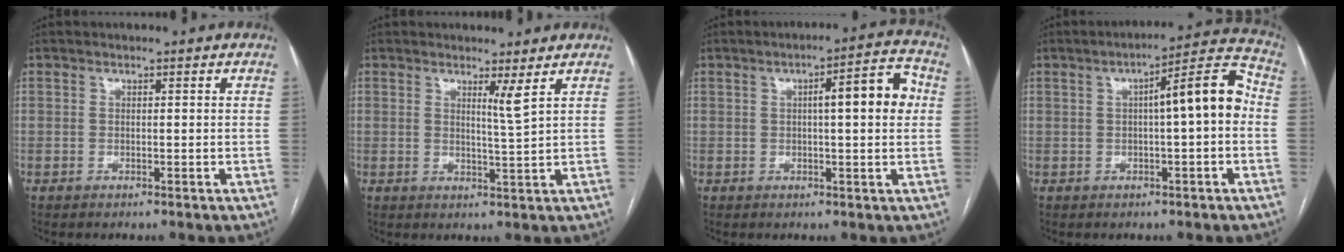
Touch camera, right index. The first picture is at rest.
{"total": 2.6, "force": [1.5, -0.8, 1.9], "torque": [-0.031, -0.018, 0.029]}
{"total": 9.8, "force": [1.9, 3.3, 9.0], "torque": [-0.108, 0.034, 0.021]}
{"total": 9.5, "force": [0.3, 1.3, 9.4], "torque": [-0.133, 0.033, 0.003]}